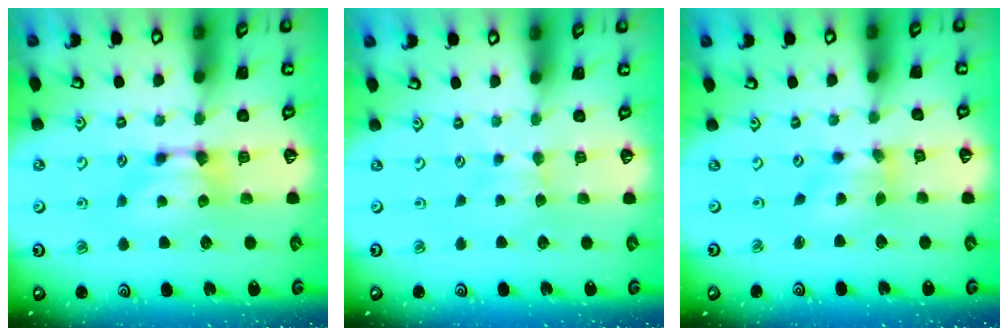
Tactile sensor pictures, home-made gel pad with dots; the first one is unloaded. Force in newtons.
{"total": 2.4, "press": 2.3, "slide": 0.5}
{"total": 2.0, "press": 1.3, "slide": 1.5}